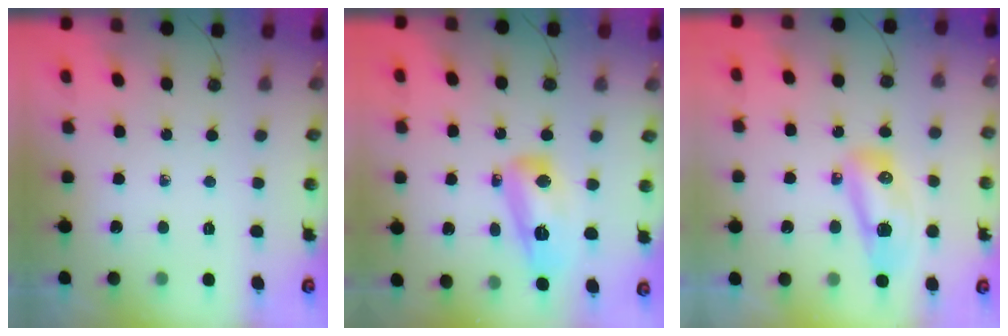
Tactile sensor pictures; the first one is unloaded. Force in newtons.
{"total": 12.6, "press": 12.3, "slide": 3.0}
{"total": 10.6, "press": 10.4, "slide": 1.8}